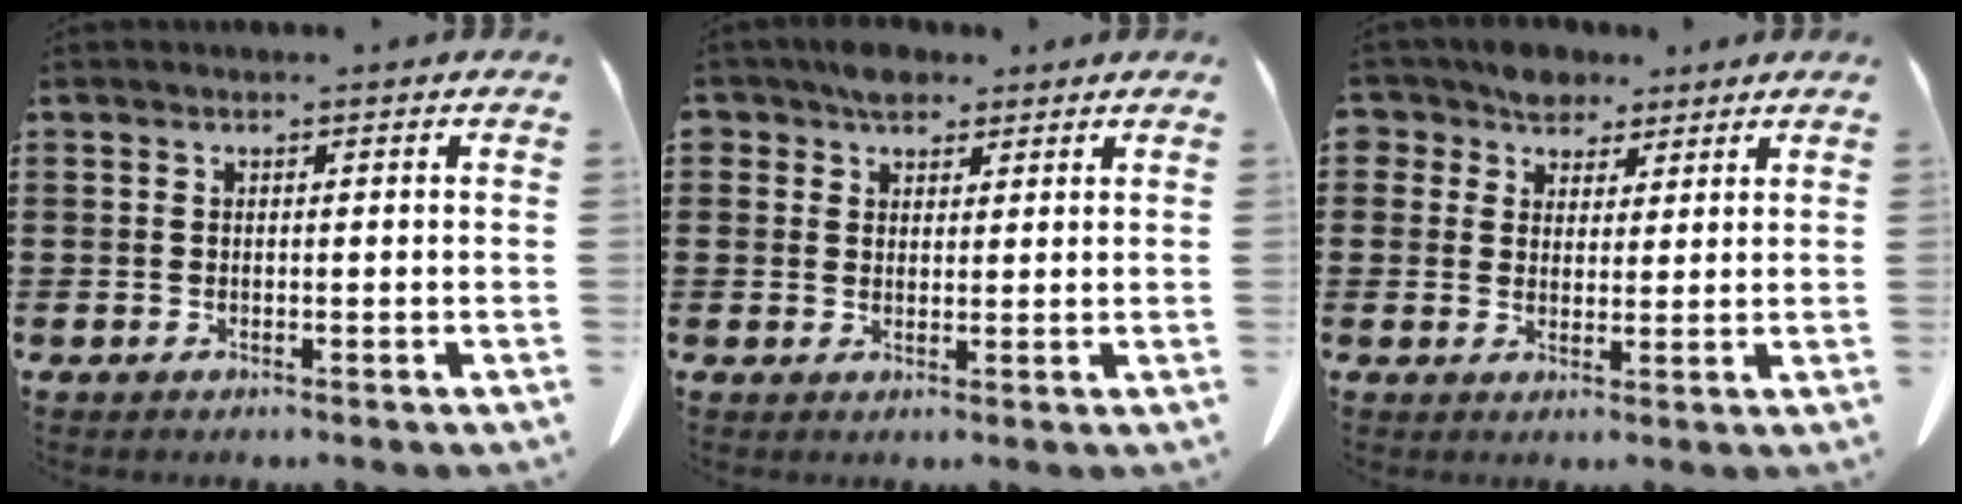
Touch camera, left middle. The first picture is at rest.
{"total": 3.7, "force": [2.9, 2.0, 1.1], "torque": [-0.023, 0.007, 0.054]}
{"total": 4.8, "force": [3.7, 2.9, 0.6], "torque": [-0.035, 0.004, 0.070]}